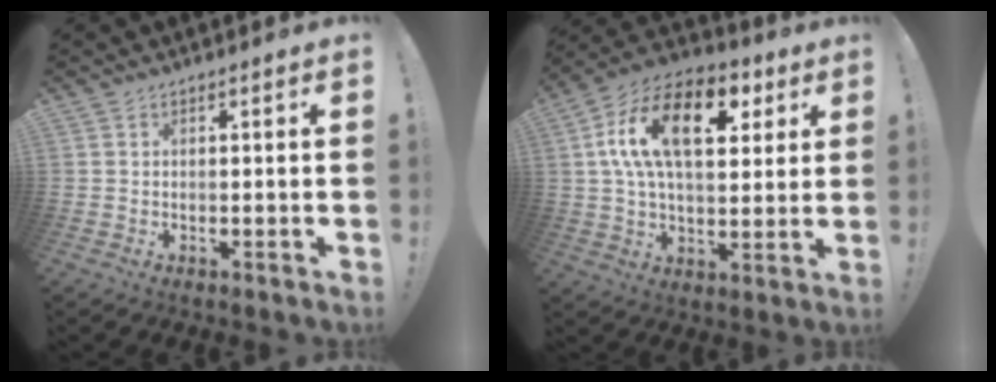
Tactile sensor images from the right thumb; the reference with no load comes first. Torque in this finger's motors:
{"motor_torque": [2.48, 2.54, 1.06, -0.45, 0.59]}